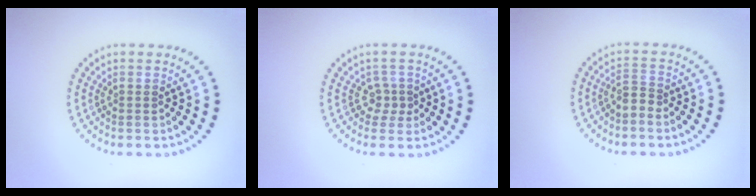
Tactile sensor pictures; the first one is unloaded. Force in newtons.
{"total": 1.7, "press": 1.1, "slide": 1.3}
{"total": 1.6, "press": 1.2, "slide": 1.0}